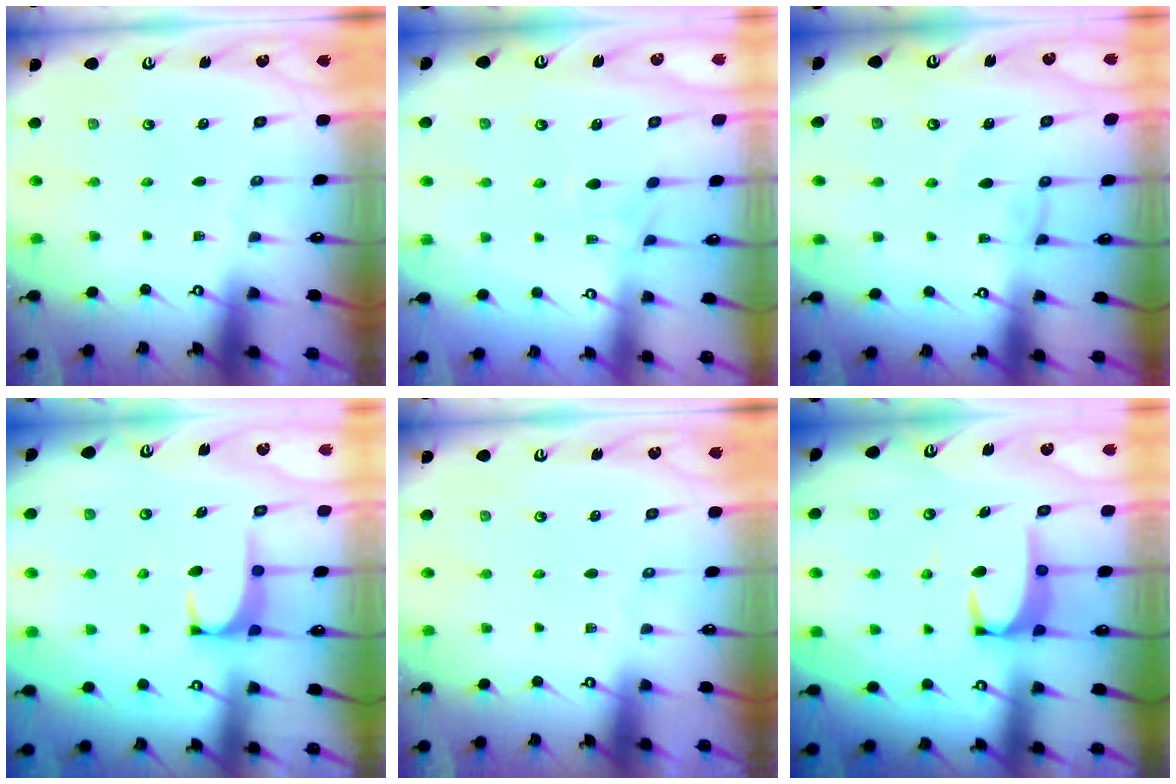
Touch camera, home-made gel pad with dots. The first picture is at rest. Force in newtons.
{"total": 2.4, "press": 2.3, "slide": 0.7}
{"total": 2.2, "press": 2.2, "slide": 0.2}
{"total": 0.6, "press": 0.4, "slide": 0.5}
{"total": 0.0}
{"total": 3.6, "press": 3.6, "slide": 0.5}